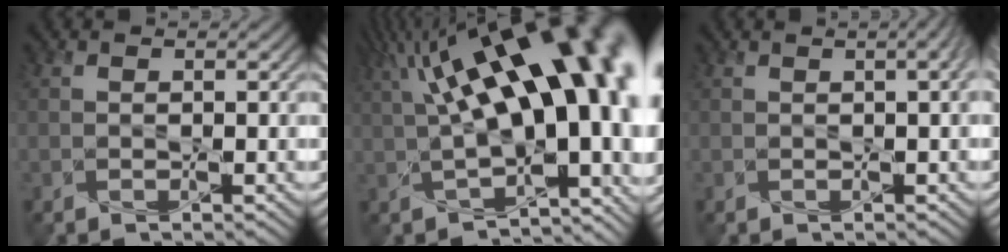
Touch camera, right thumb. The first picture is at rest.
{"total": 19.6, "force": [2.8, 7.3, 18.0], "torque": [-0.247, 0.027, 0.056]}
{"total": 3.0, "force": [0.3, 1.1, 2.8], "torque": [-0.031, 0.010, 0.004]}